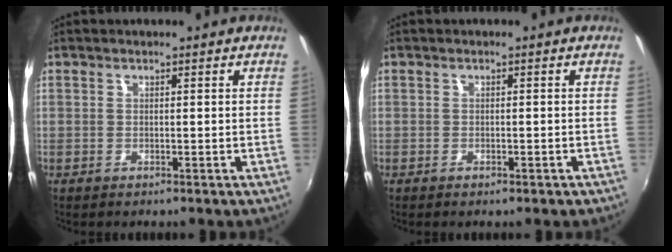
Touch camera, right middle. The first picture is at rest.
{"total": 2.1, "force": [-1.4, 1.0, 1.2], "torque": [-0.020, -0.005, -0.016]}